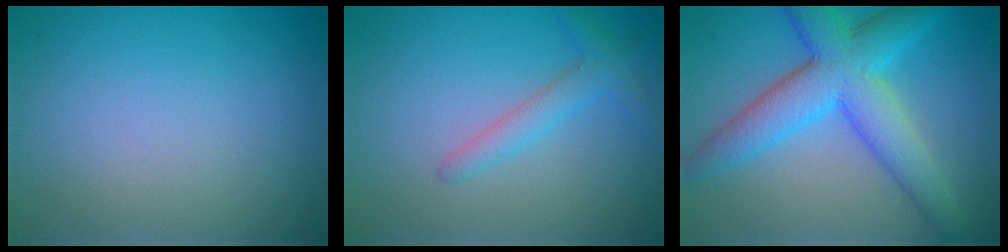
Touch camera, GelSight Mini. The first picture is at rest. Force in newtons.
{"total": 2.2, "press": 2.2, "slide": 0.1}
{"total": 7.7, "press": 7.7, "slide": 0.1}